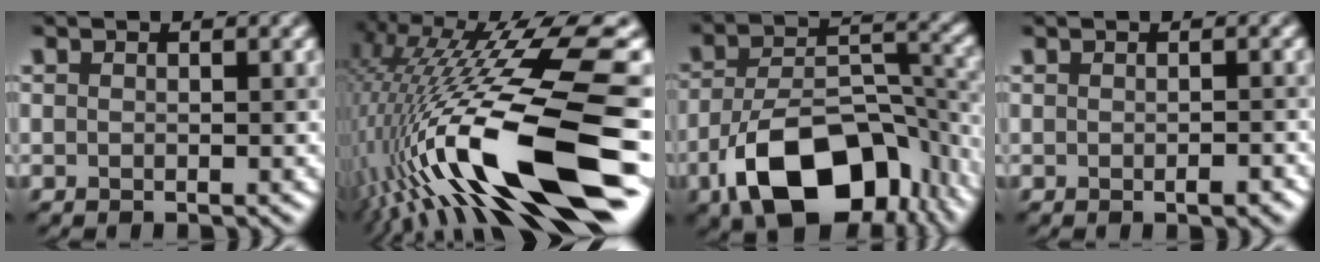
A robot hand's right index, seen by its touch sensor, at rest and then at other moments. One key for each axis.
{"total": 18.1, "fx": -3.9, "fy": 4.1, "fz": 17.3, "tx": -0.309, "ty": 0.019, "tz": -0.072}
{"total": 13.0, "fx": -6.8, "fy": 7.1, "fz": 8.5, "tx": -0.147, "ty": -0.012, "tz": -0.116}
{"total": 1.0, "fx": -0.5, "fy": 0.2, "fz": 0.9, "tx": -0.013, "ty": 0.001, "tz": -0.006}